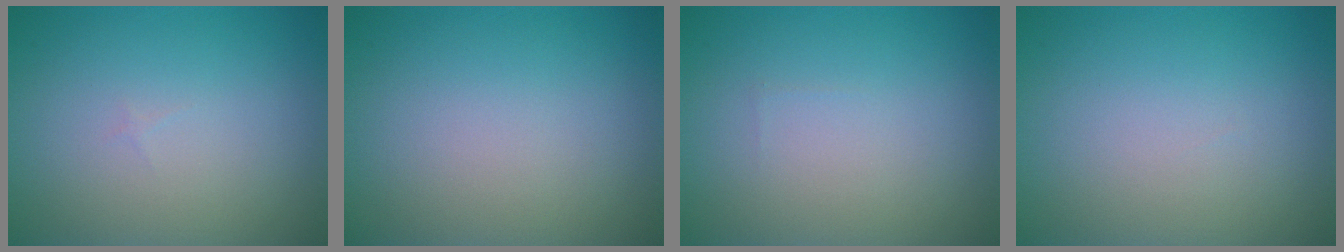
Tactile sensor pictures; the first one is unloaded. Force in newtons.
{"total": 0.0}
{"total": 0.0}
{"total": 0.0}